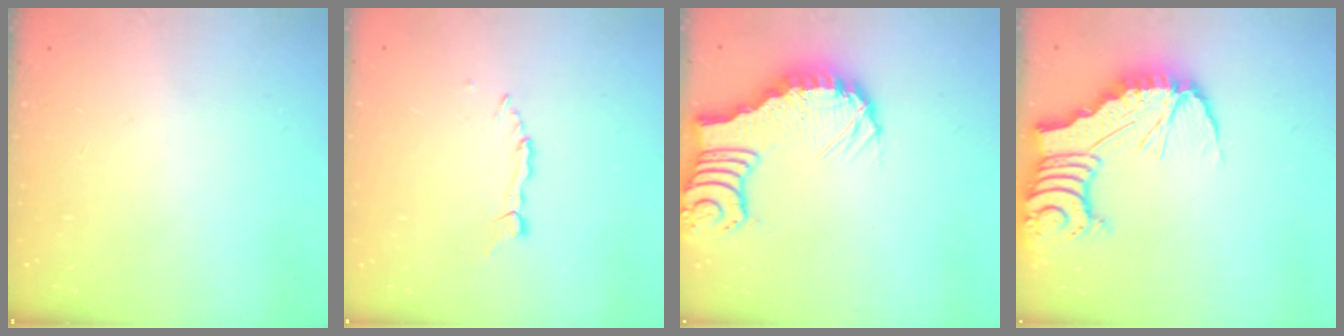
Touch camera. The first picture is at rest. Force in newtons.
{"total": 4.9, "press": 4.9, "slide": 0.2}
{"total": 5.7, "press": 5.6, "slide": 0.6}
{"total": 13.6, "press": 13.5, "slide": 1.6}